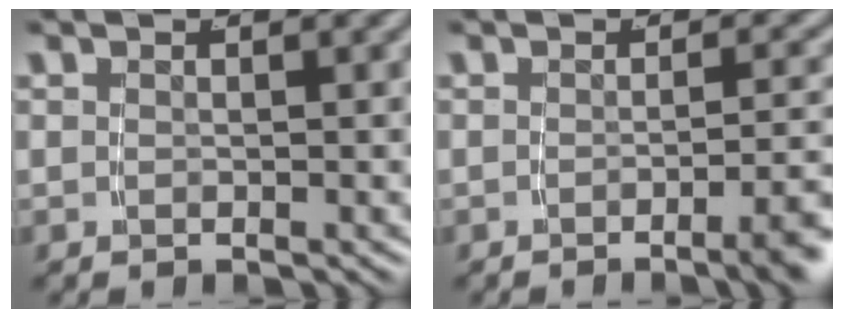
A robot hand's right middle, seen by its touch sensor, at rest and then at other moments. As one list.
[{"total": 3.7, "force": [-2.3, 0.0, 2.9], "torque": [-0.030, 0.005, -0.041]}]